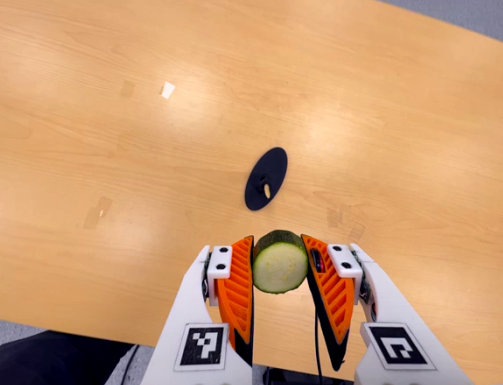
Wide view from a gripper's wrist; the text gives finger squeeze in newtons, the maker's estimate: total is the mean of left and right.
{"total": 9.9, "left": 9.4, "right": 10.4}